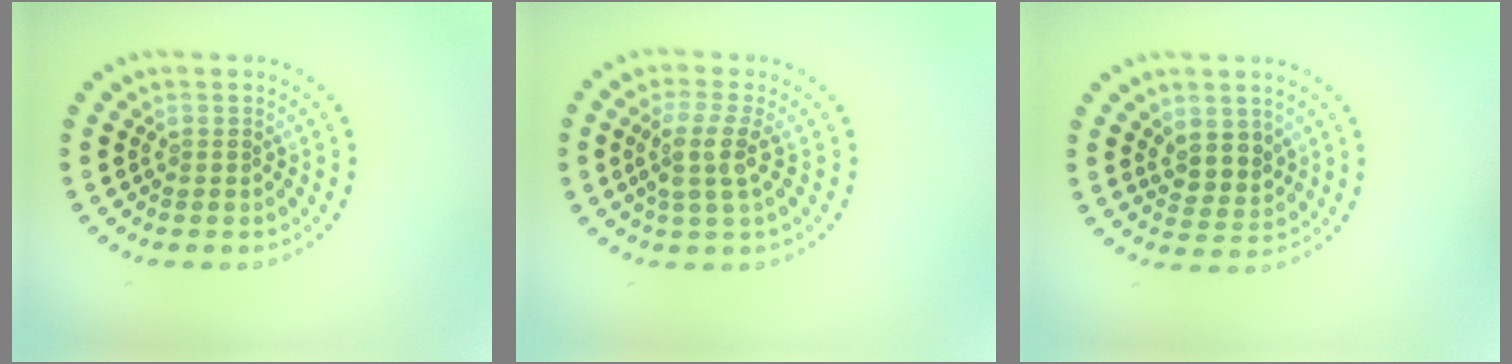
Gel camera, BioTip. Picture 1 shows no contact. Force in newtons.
{"total": 3.1, "press": 2.4, "slide": 2.0}
{"total": 2.8, "press": 2.4, "slide": 1.4}